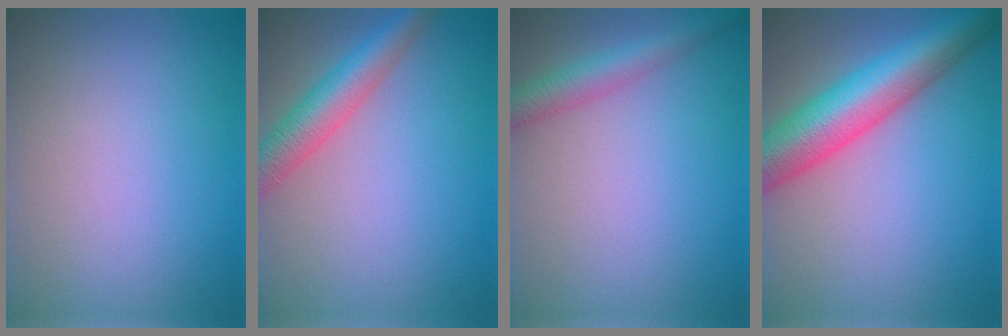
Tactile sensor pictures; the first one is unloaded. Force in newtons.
{"total": 4.7, "press": 4.6, "slide": 0.4}
{"total": 3.2, "press": 3.2, "slide": 0.1}
{"total": 9.0, "press": 9.0, "slide": 0.3}